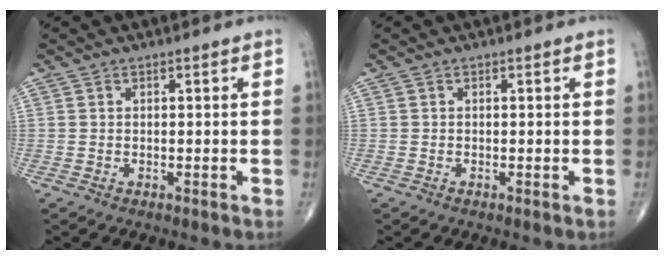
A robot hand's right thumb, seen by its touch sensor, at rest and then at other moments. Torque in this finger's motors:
{"motor_torque": [-0.44, 0.27, -0.16, -0.08, 0.00]}